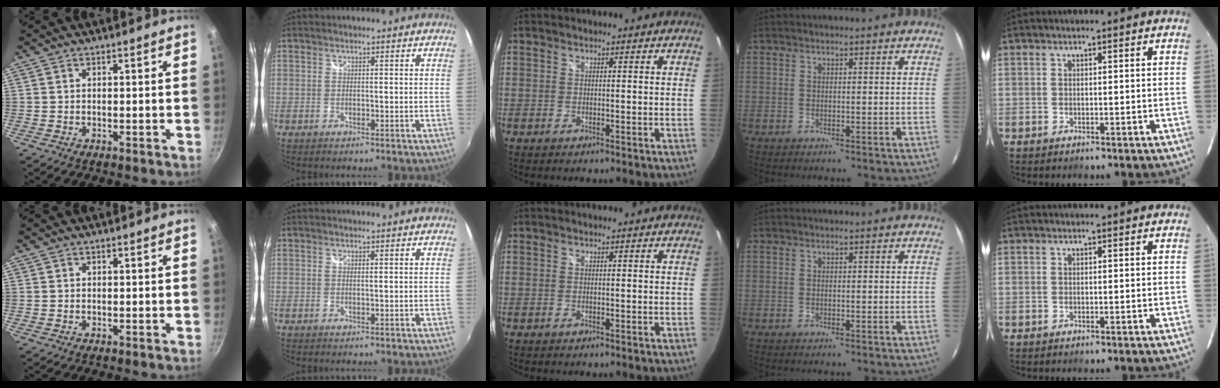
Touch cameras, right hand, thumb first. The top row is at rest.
{"index": {"total": 0.6, "force": [0.1, -0.4, -0.3], "torque": [0.007, 0.001, 0.001]}}